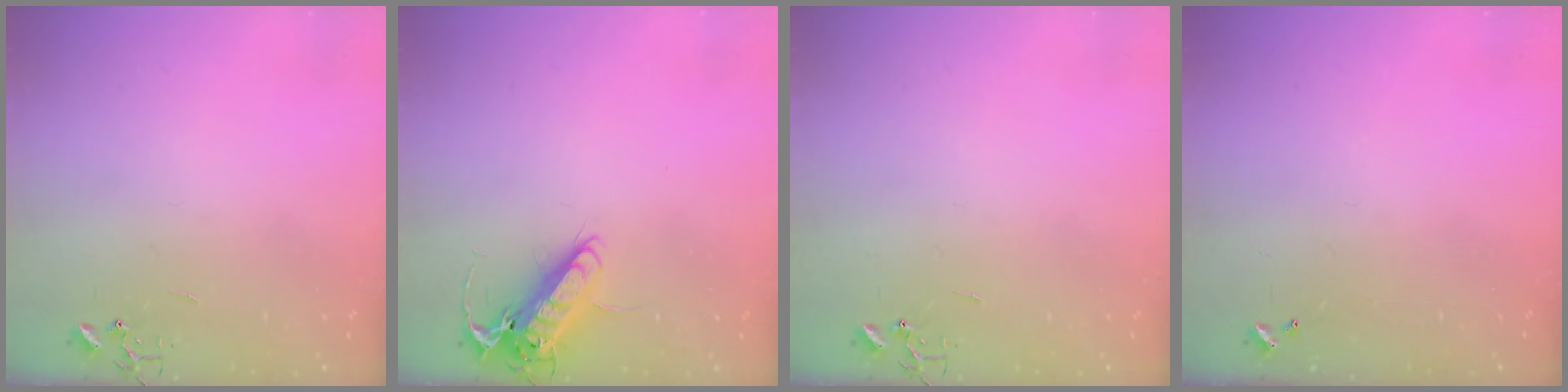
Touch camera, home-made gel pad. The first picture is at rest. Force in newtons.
{"total": 13.3, "press": 13.1, "slide": 2.4}
{"total": 0.0}
{"total": 0.0}